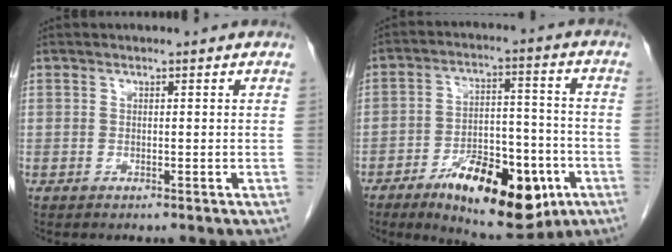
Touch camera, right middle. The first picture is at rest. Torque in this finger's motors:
{"motor_torque": [1.34, -0.80, 0.62, 0.17]}